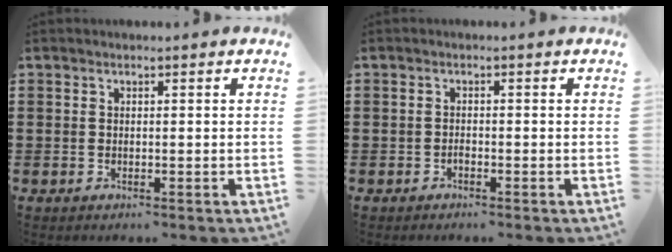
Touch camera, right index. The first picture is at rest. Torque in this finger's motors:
{"motor_torque": [0.91, 1.23, 0.00, -0.02]}